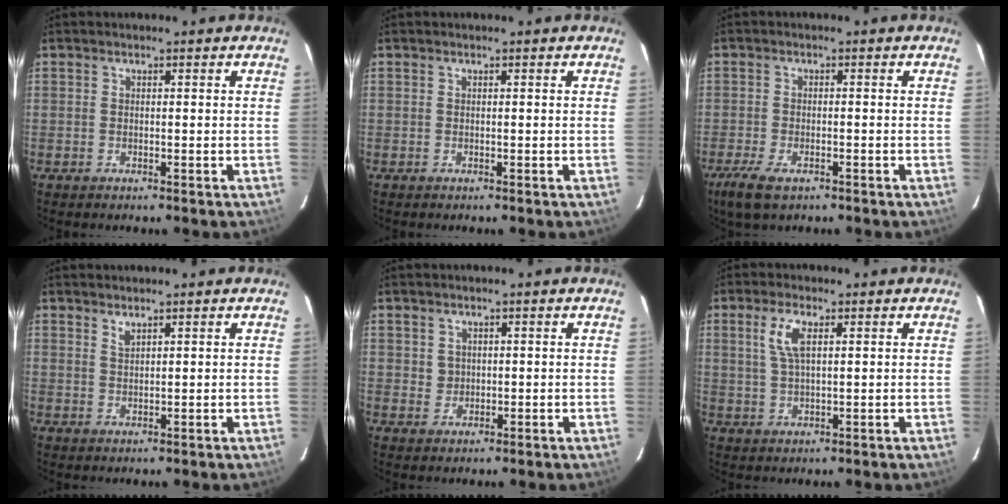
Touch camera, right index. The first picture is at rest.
{"total": 0.0}
{"total": 6.3, "force": [-4.2, 2.3, 4.1], "torque": [-0.106, -0.019, -0.076]}
{"total": 1.3, "force": [1.2, 0.3, 0.6], "torque": [-0.010, 0.000, 0.021]}
{"total": 2.1, "force": [0.5, 2.0, 0.3], "torque": [0.002, 0.006, 0.008]}
{"total": 5.1, "force": [1.8, 1.8, 4.4], "torque": [-0.089, 0.005, 0.037]}